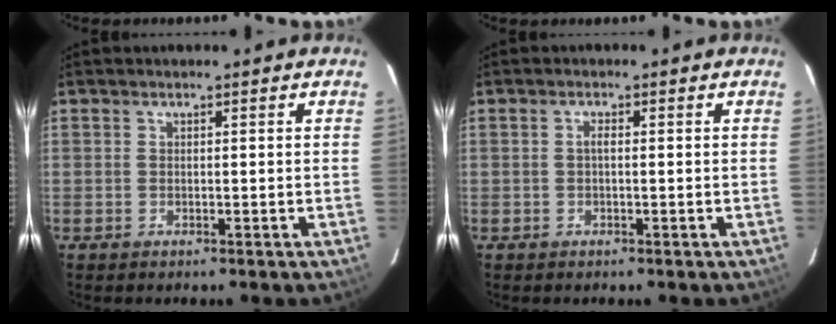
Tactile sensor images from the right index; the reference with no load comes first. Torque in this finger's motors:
{"motor_torque": [0.16, -0.03, 0.08, 0.03]}